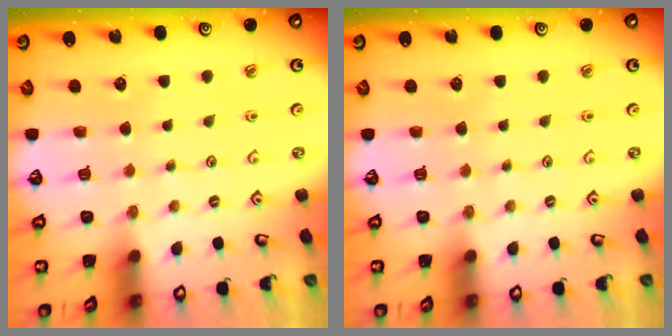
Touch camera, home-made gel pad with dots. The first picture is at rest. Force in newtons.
{"total": 0.0}